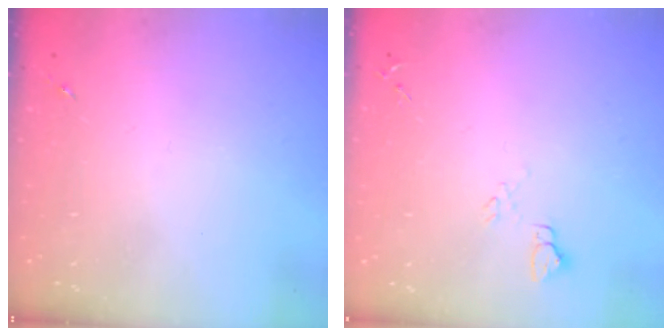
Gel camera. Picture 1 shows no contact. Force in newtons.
{"total": 4.6, "press": 4.6, "slide": 0.5}